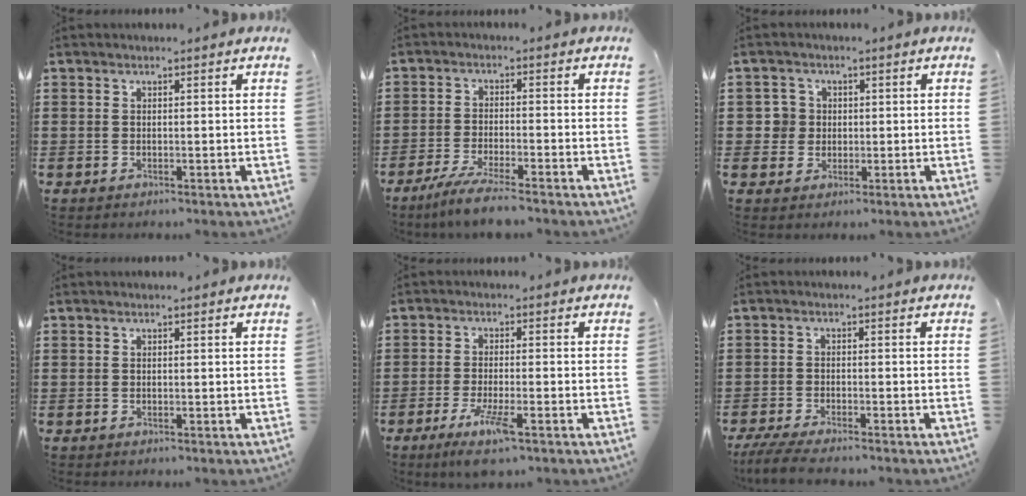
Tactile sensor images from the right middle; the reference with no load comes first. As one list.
[{"total": 5.0, "force": [-4.3, -0.2, 2.5], "torque": [-0.056, -0.017, -0.082]}, {"total": 1.3, "force": [0.1, 1.3, 0.2], "torque": [-0.009, 0.004, 0.002]}, {"total": 0.0}, {"total": 4.9, "force": [-2.9, 0.6, 4.0], "torque": [-0.083, -0.012, -0.051]}, {"total": 4.1, "force": [-3.8, 0.2, 1.6], "torque": [-0.047, -0.016, -0.078]}]